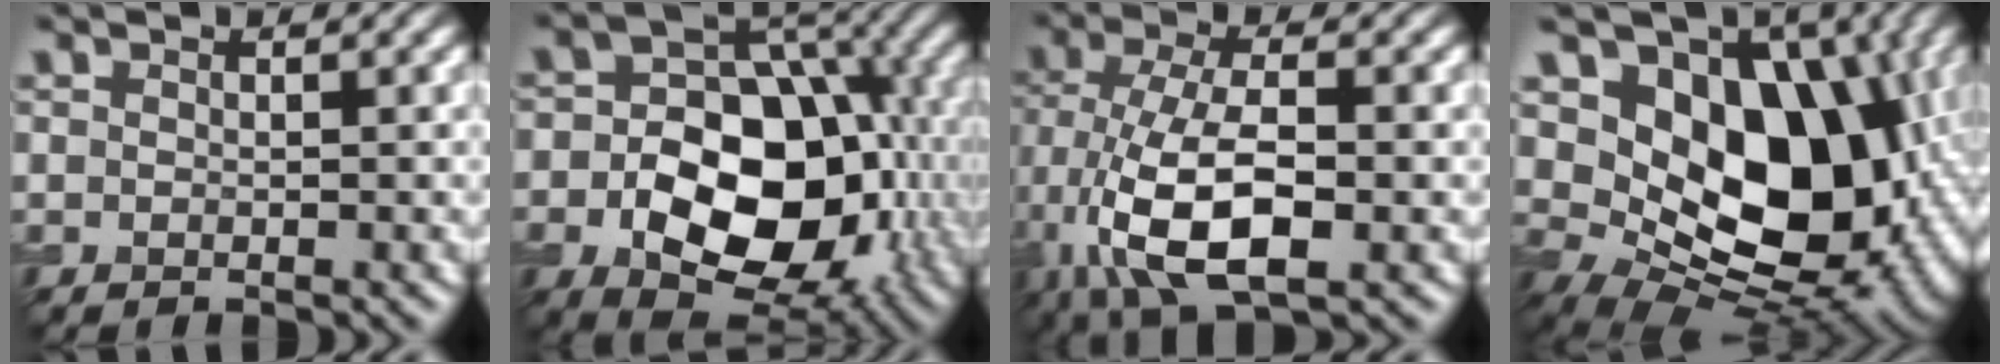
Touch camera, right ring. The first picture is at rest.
{"total": 13.7, "force": [-3.3, 9.4, 9.4], "torque": [-0.131, -0.016, -0.061]}
{"total": 9.7, "force": [-2.9, 4.1, 8.2], "torque": [-0.168, -0.005, -0.056]}
{"total": 15.3, "force": [1.7, 10.8, 10.8], "torque": [-0.129, -0.011, 0.029]}